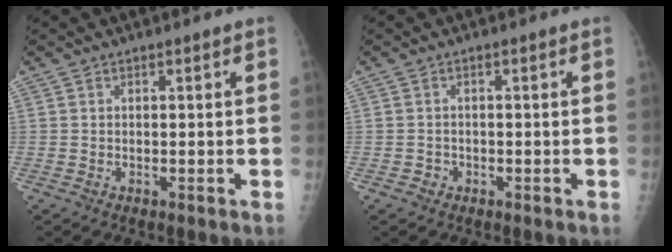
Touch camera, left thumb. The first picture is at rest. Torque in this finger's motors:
{"motor_torque": [0.04, -0.34, 0.16, 0.13, 0.00]}